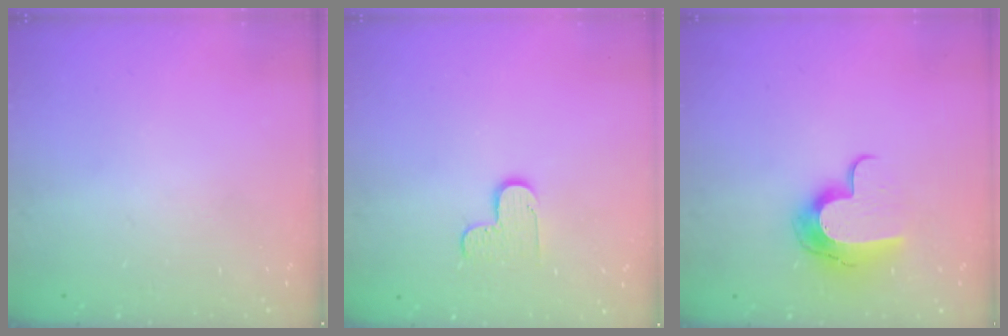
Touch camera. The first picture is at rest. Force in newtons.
{"total": 6.1, "press": 6.1, "slide": 0.4}
{"total": 11.3, "press": 11.3, "slide": 0.2}